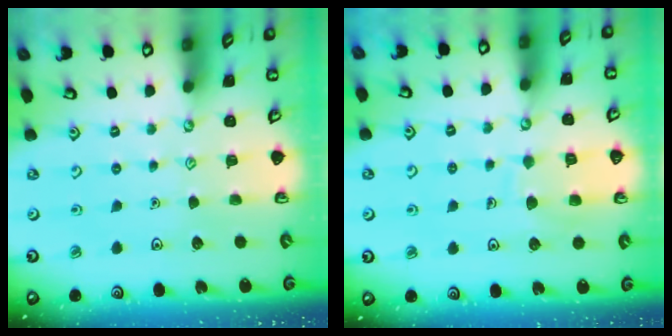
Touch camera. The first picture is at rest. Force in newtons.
{"total": 8.0, "press": 8.0, "slide": 0.8}